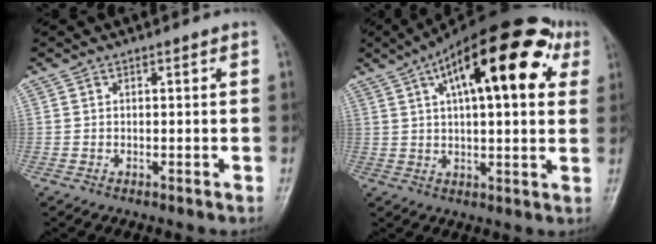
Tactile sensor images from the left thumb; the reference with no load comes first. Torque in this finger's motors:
{"motor_torque": [2.08, 2.13, 1.89, -0.88, 0.20]}